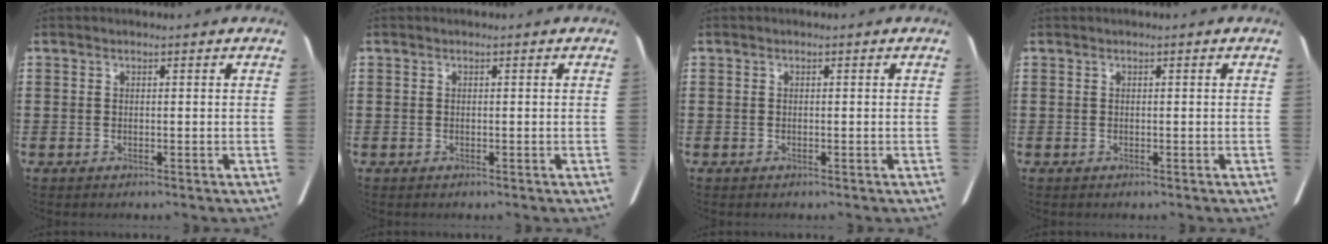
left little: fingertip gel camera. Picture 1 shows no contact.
{"total": 0.0}
{"total": 0.0}
{"total": 0.0}